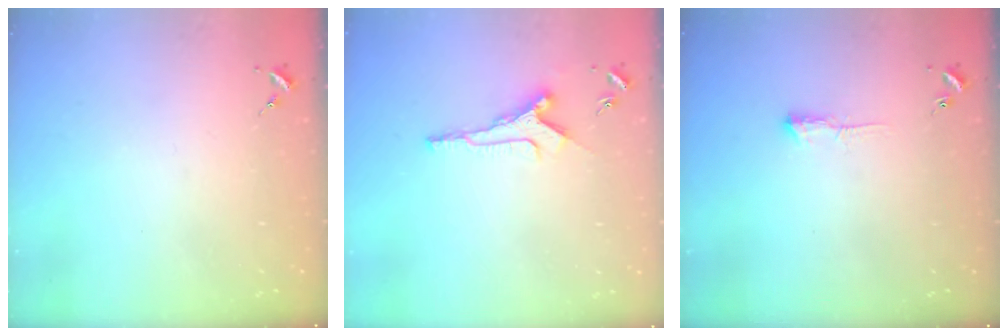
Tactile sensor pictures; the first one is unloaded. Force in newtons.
{"total": 8.4, "press": 8.4, "slide": 0.7}
{"total": 3.4, "press": 3.4, "slide": 0.6}